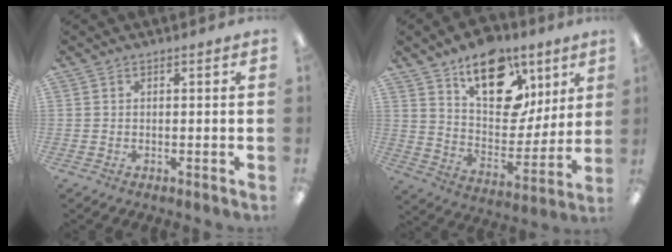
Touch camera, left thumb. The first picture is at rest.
{"total": 19.6, "force": [11.5, 11.1, 11.3], "torque": [-0.163, -0.061, 0.202]}